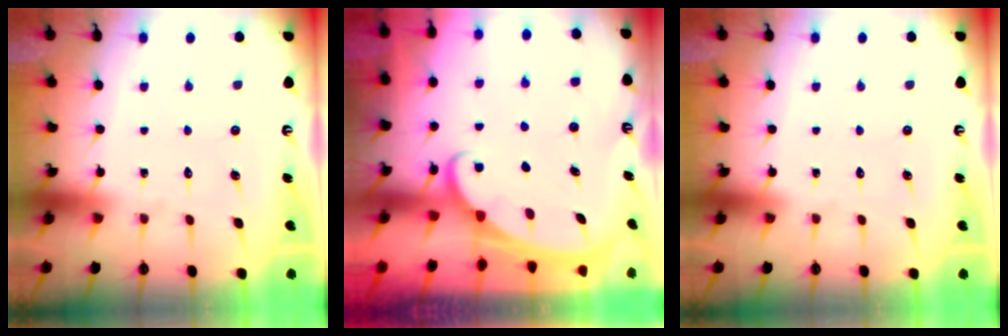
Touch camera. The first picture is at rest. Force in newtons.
{"total": 1.9, "press": 1.9, "slide": 0.3}
{"total": 0.0}